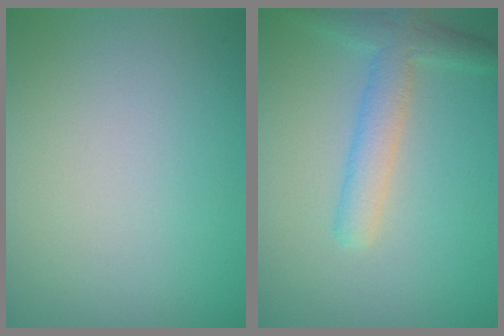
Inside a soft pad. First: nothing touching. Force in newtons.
{"total": 3.3, "press": 3.3, "slide": 0.2}